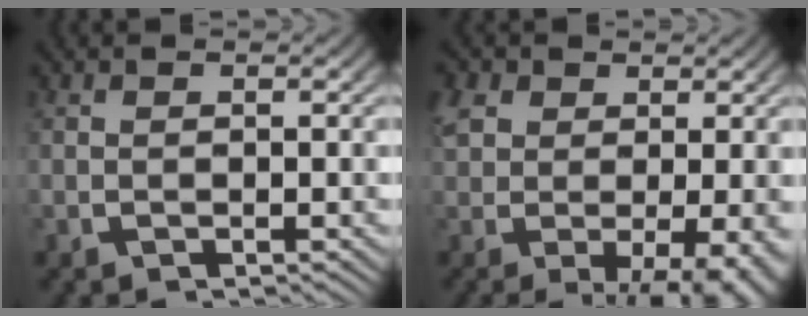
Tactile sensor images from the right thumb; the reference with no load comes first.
{"total": 6.7, "force": [-1.2, 3.8, 5.4], "torque": [-0.087, -0.025, 0.003]}